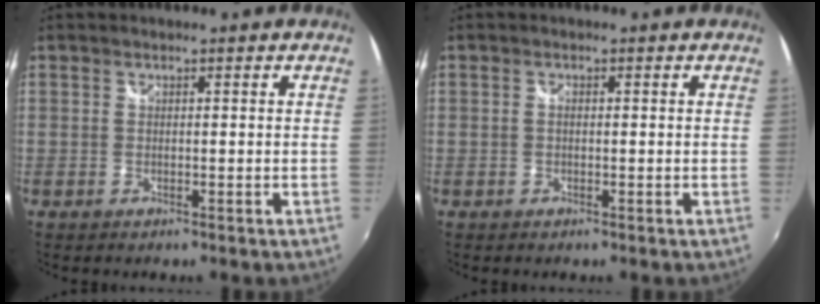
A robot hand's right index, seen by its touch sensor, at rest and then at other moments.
{"total": 0.6, "force": [0.1, 0.3, 0.5], "torque": [-0.010, 0.001, -0.001]}